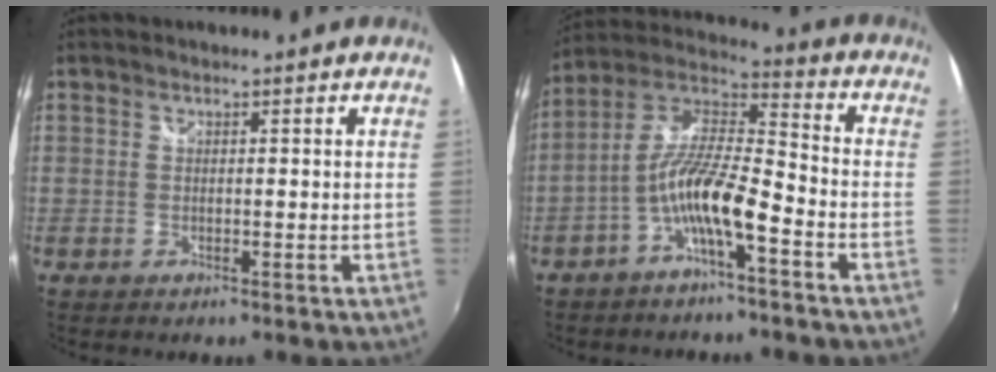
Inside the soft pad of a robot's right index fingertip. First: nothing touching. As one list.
[{"total": 10.7, "force": [-5.1, 2.0, 9.3], "torque": [-0.194, 0.009, -0.097]}]